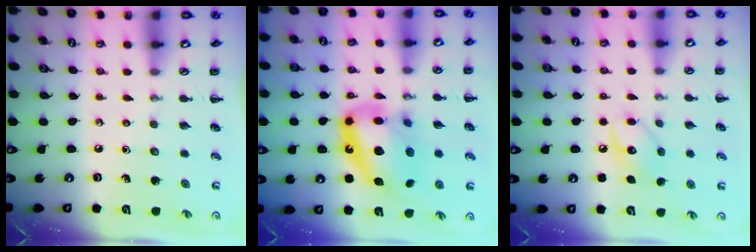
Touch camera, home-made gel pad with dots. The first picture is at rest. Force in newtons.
{"total": 17.0, "press": 16.5, "slide": 4.3}
{"total": 9.6, "press": 9.5, "slide": 0.9}